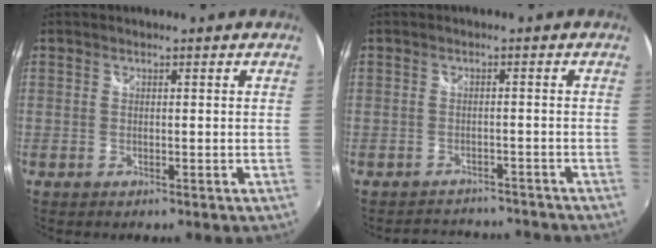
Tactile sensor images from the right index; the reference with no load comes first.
{"total": 6.9, "force": [-6.2, 2.6, 1.3], "torque": [-0.027, 0.017, -0.082]}